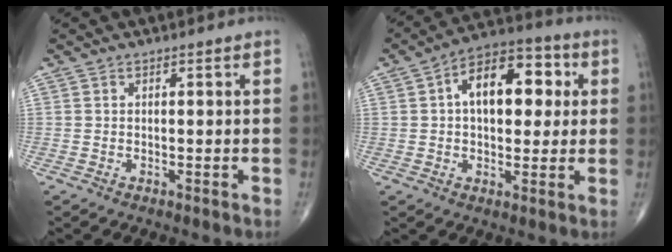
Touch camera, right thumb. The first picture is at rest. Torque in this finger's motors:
{"motor_torque": [0.13, 0.36, 0.72, 0.50, 0.16]}